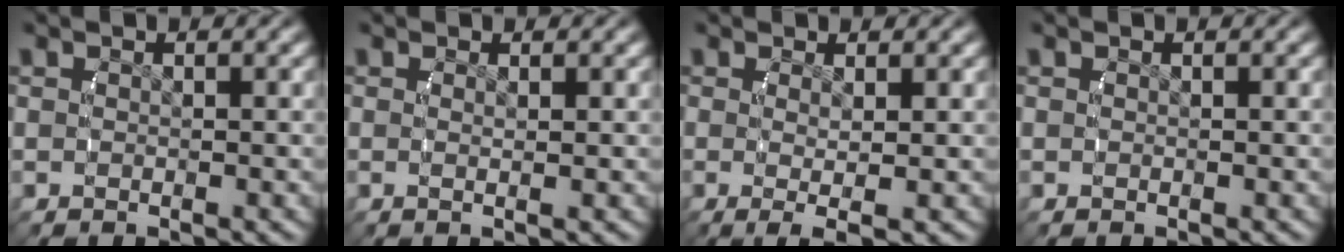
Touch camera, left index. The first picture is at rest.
{"total": 0.9, "force": [0.2, -0.2, 0.8], "torque": [-0.023, -0.004, 0.006]}
{"total": 3.2, "force": [-1.4, 0.7, 2.8], "torque": [-0.059, -0.020, -0.010]}
{"total": 0.0}